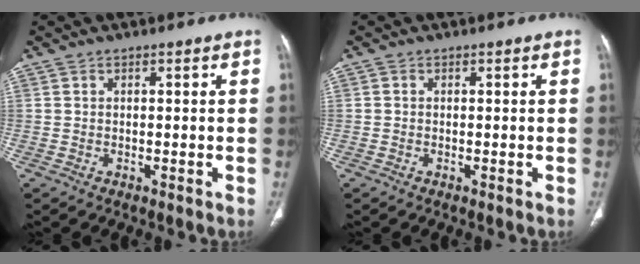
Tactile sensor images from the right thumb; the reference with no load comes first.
{"total": 0.0}